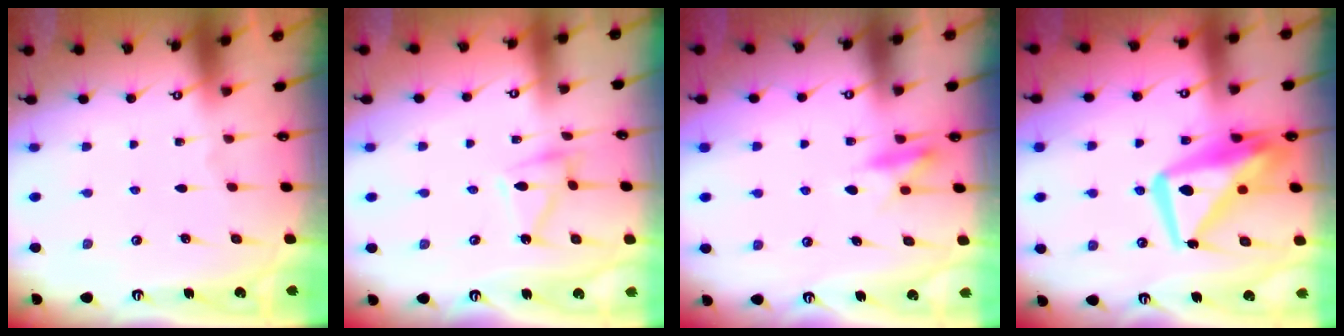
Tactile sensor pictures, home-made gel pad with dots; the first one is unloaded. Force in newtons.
{"total": 7.3, "press": 7.2, "slide": 0.4}
{"total": 9.1, "press": 9.1, "slide": 1.2}
{"total": 15.5, "press": 15.4, "slide": 1.7}